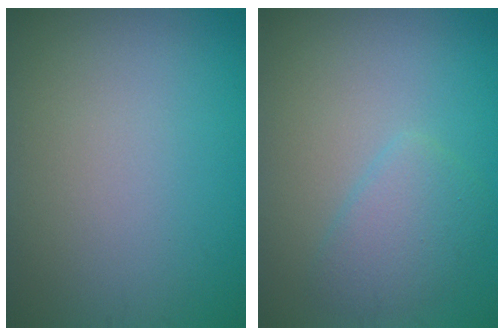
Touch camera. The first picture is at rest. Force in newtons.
{"total": 2.7, "press": 2.7, "slide": 0.2}